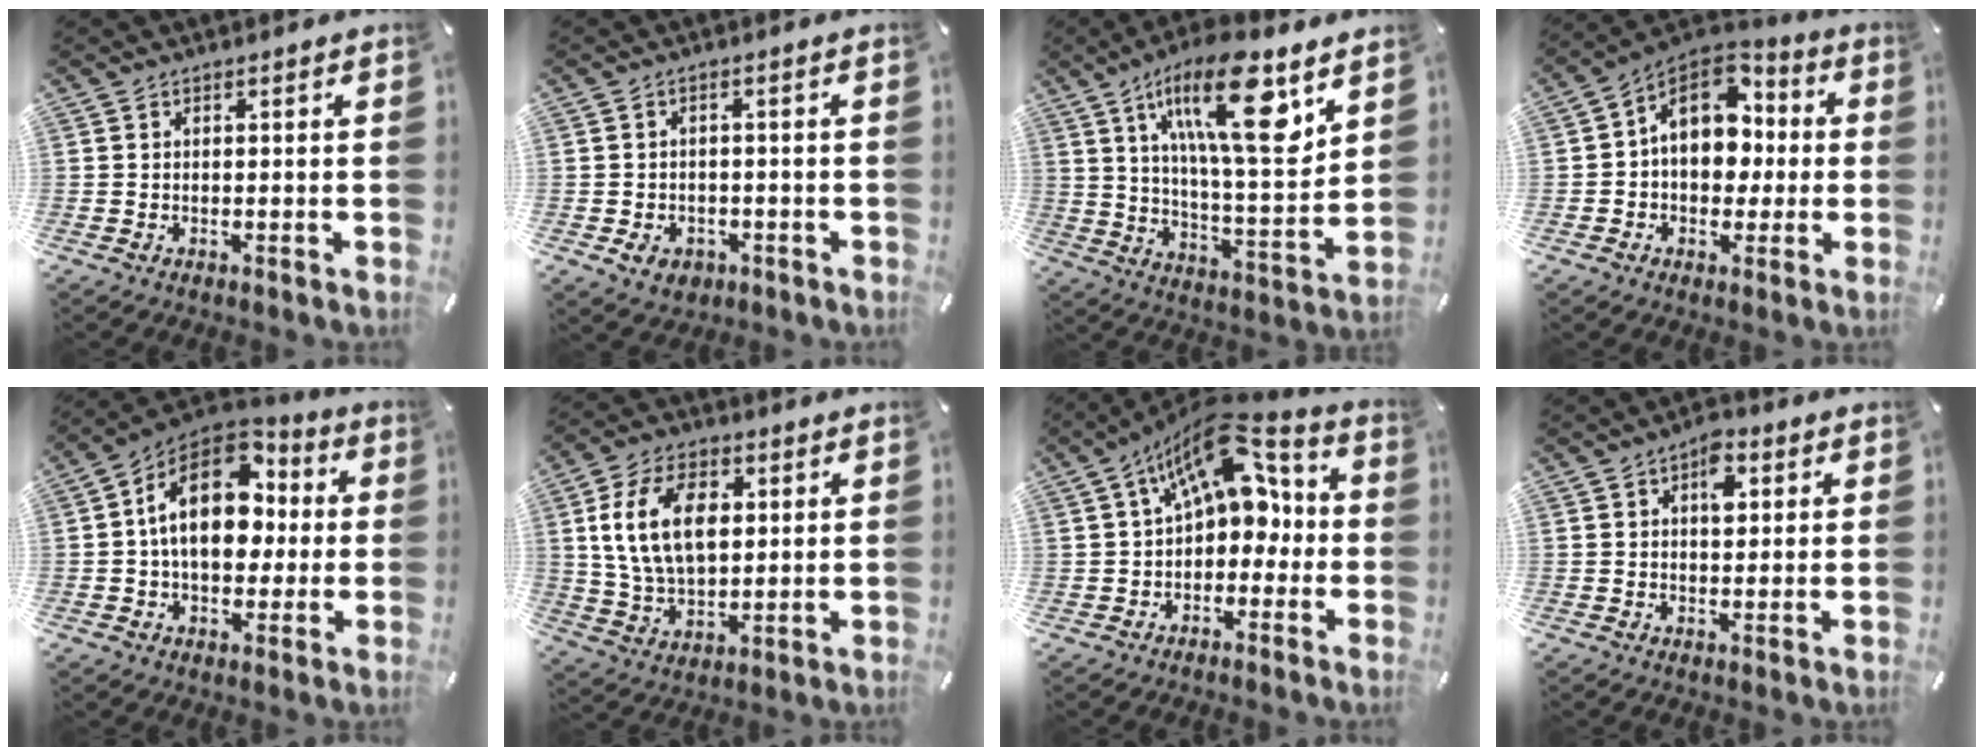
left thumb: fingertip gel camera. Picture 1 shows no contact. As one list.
[{"total": 4.4, "force": [-1.6, 3.6, 2.1], "torque": [-0.031, 0.003, -0.029]}, {"total": 21.4, "force": [11.4, 6.3, 16.9], "torque": [-0.283, -0.053, 0.175]}, {"total": 13.3, "force": [2.5, 10.1, 8.3], "torque": [-0.145, -0.007, 0.046]}, {"total": 18.1, "force": [3.3, 12.0, 13.1], "torque": [-0.241, -0.009, 0.054]}, {"total": 14.1, "force": [3.2, 9.7, 9.7], "torque": [-0.196, 0.010, 0.057]}, {"total": 15.9, "force": [7.2, 8.9, 11.0], "torque": [-0.168, -0.033, 0.127]}, {"total": 6.1, "force": [1.9, 3.7, 4.5], "torque": [-0.044, -0.008, 0.022]}]